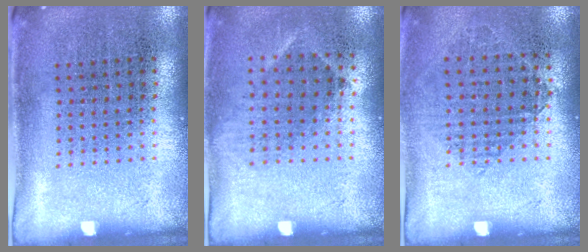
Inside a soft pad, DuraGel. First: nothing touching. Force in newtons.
{"total": 1.1, "press": 0.9, "slide": 0.7}
{"total": 0.9, "press": 0.9, "slide": 0.3}